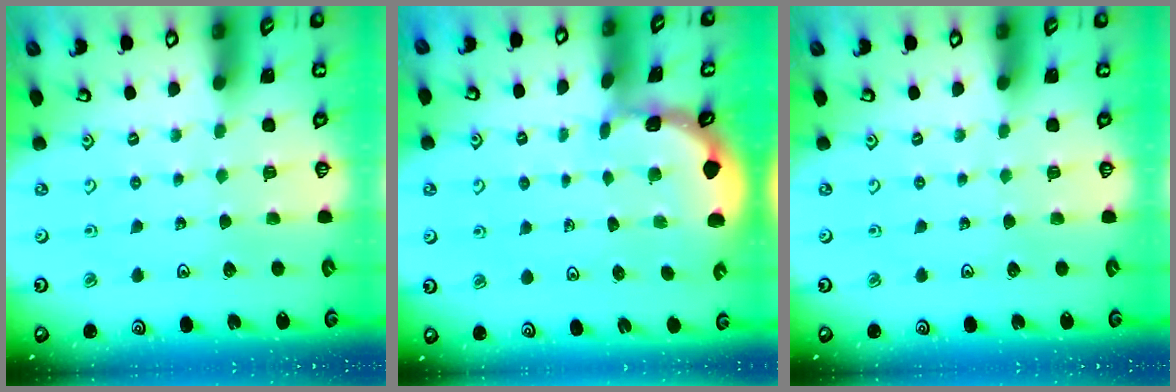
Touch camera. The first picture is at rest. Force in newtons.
{"total": 1.2, "press": 1.2, "slide": 0.2}
{"total": 0.0}